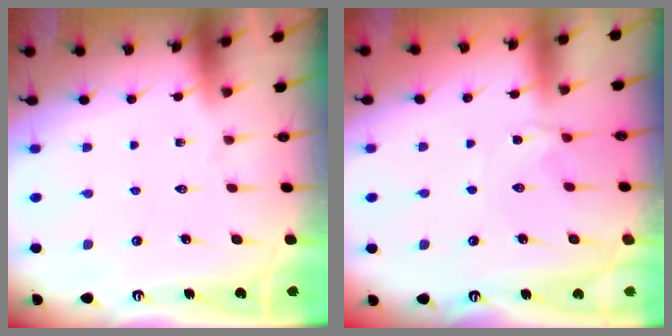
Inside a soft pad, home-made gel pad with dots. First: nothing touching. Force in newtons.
{"total": 2.8, "press": 2.8, "slide": 0.4}